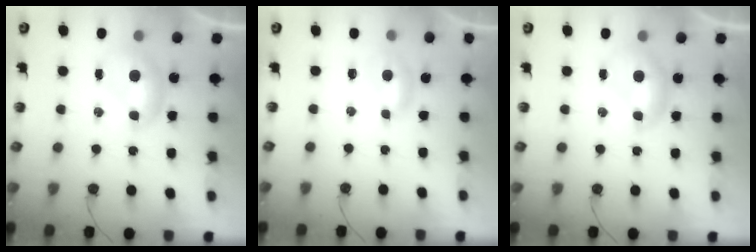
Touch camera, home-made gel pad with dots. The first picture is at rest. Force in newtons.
{"total": 3.0, "press": 2.9, "slide": 0.4}
{"total": 0.0}